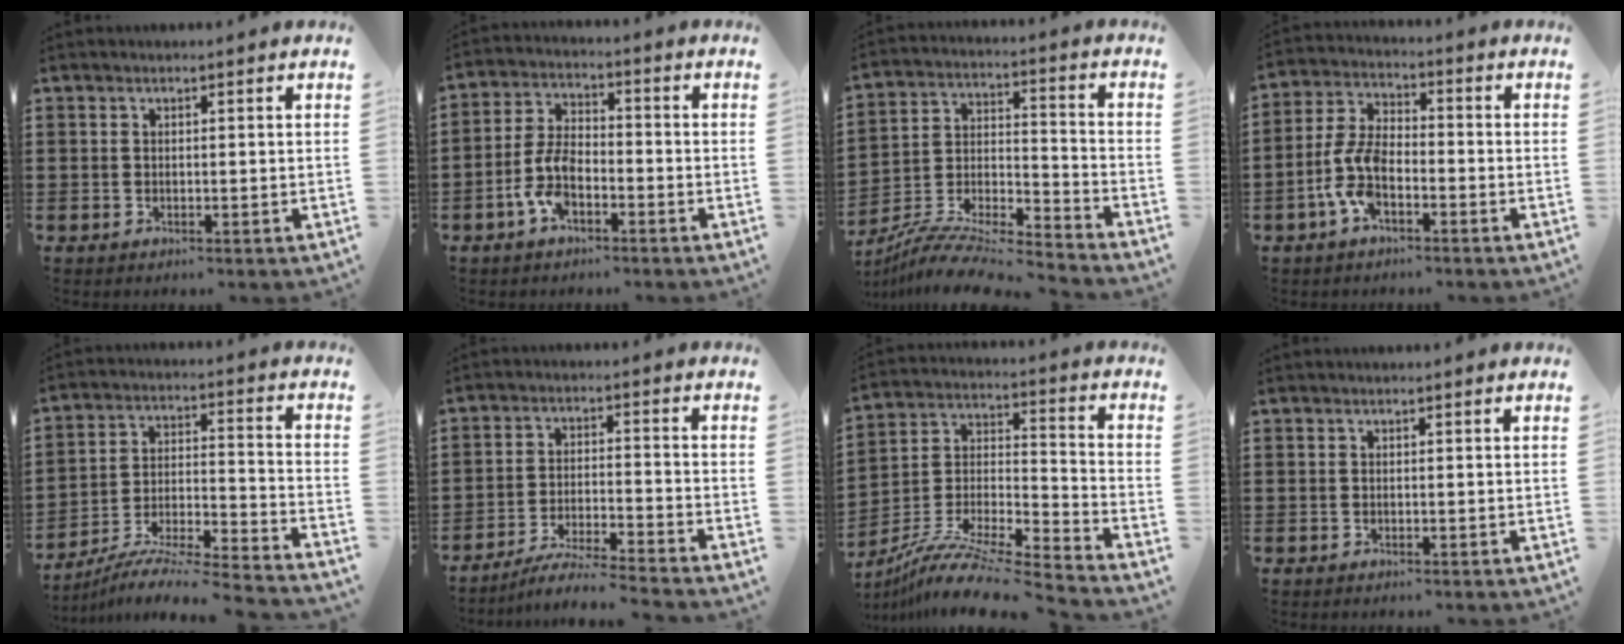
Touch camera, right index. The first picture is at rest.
{"total": 6.9, "force": [-2.9, 3.4, 5.3], "torque": [-0.133, -0.001, -0.062]}
{"total": 10.0, "force": [-9.4, 1.0, 3.3], "torque": [-0.058, 0.014, -0.187]}
{"total": 7.8, "force": [-2.9, 3.8, 6.2], "torque": [-0.156, -0.005, -0.061]}
{"total": 7.1, "force": [-6.6, -0.2, 2.5], "torque": [-0.044, -0.009, -0.136]}
{"total": 5.2, "force": [-4.9, -0.3, 1.7], "torque": [-0.037, -0.010, -0.098]}
{"total": 11.1, "force": [-9.7, 1.0, 5.4], "torque": [-0.109, 0.006, -0.195]}
{"total": 0.0}